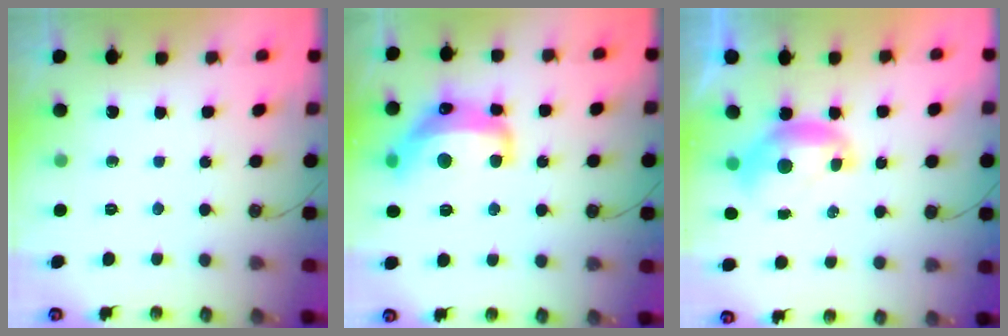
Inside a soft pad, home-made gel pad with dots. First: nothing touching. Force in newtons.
{"total": 10.4, "press": 10.4, "slide": 1.0}
{"total": 1.1, "press": 1.1, "slide": 0.2}